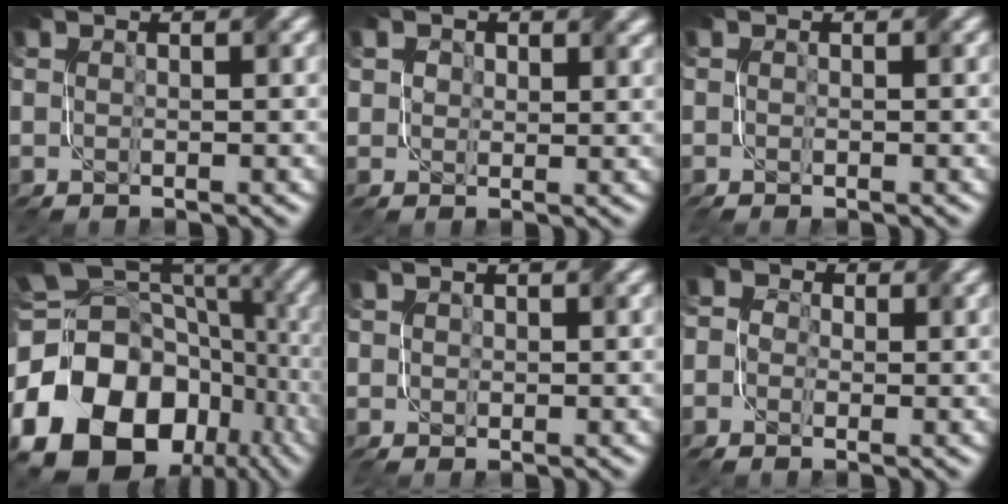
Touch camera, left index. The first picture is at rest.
{"total": 3.4, "force": [2.1, 2.4, 1.1], "torque": [-0.031, -0.004, 0.032]}
{"total": 0.8, "force": [-0.5, 0.4, 0.5], "torque": [-0.012, -0.002, -0.004]}
{"total": 23.4, "force": [-8.2, 18.4, 11.8], "torque": [-0.206, -0.036, -0.154]}
{"total": 1.0, "force": [-0.1, 0.9, 0.4], "torque": [-0.004, 0.000, 0.001]}
{"total": 3.1, "force": [-0.2, 2.8, 1.3], "torque": [-0.022, 0.013, -0.027]}